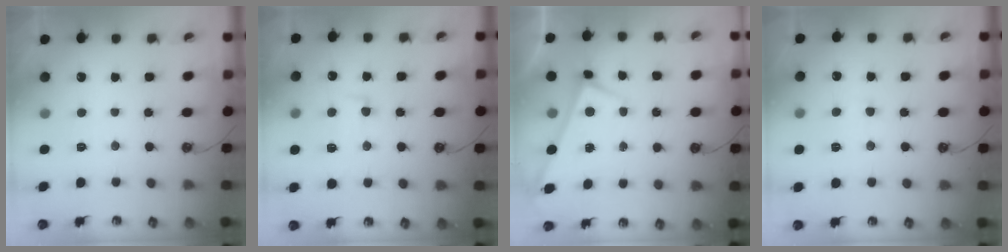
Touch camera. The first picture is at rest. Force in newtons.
{"total": 2.2, "press": 1.5, "slide": 1.6}
{"total": 3.1, "press": 3.1, "slide": 0.3}
{"total": 2.2, "press": 2.2, "slide": 0.4}